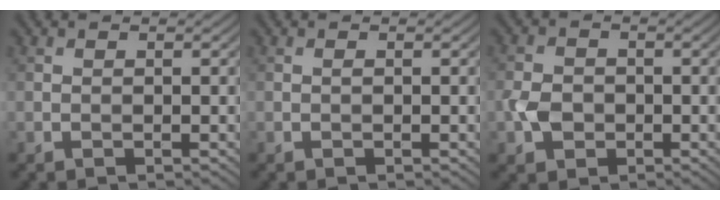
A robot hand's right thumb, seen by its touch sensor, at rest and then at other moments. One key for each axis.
{"total": 0.0}
{"total": 3.4, "fx": -1.0, "fy": 2.7, "fz": 1.7, "tx": -0.043, "ty": -0.001, "tz": -0.027}